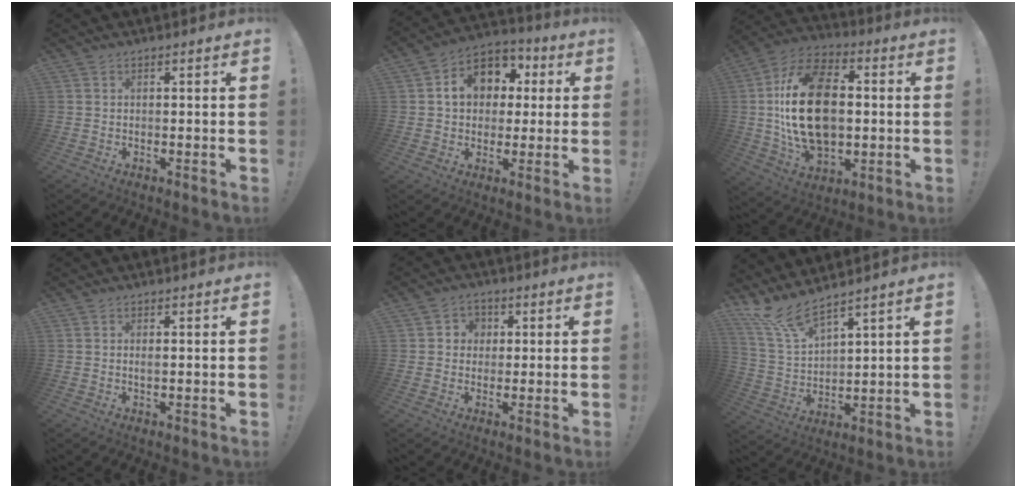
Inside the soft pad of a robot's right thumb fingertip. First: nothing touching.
{"total": 12.5, "force": [3.0, 10.2, 6.5], "torque": [-0.097, -0.001, 0.062]}
{"total": 25.7, "force": [0.6, 16.6, 19.6], "torque": [-0.374, 0.016, 0.019]}
{"total": 0.9, "force": [0.0, 0.1, 0.8], "torque": [-0.009, -0.003, -0.002]}
{"total": 4.6, "force": [0.2, 4.4, 1.1], "torque": [-0.017, 0.005, 0.005]}
{"total": 10.1, "force": [8.6, 2.0, 4.8], "torque": [-0.119, -0.052, 0.164]}